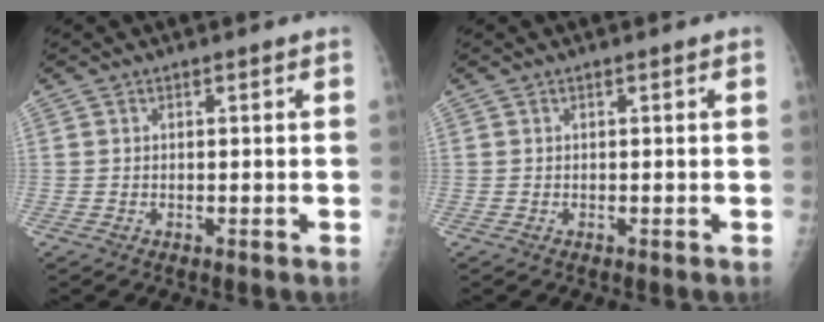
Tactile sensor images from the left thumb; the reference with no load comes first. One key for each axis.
{"total": 0.0}